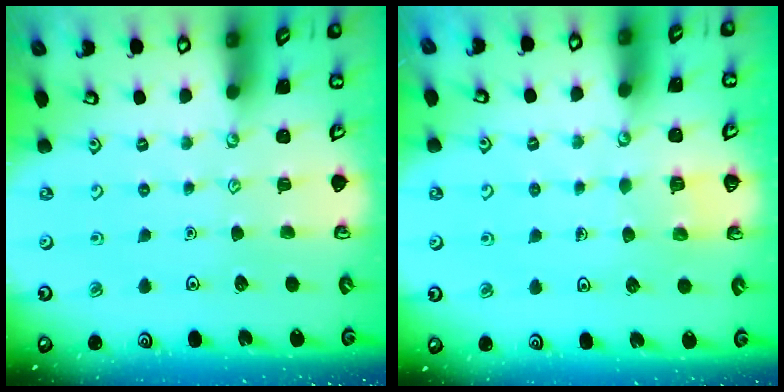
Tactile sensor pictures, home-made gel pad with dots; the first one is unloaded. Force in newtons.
{"total": 2.7, "press": 2.7, "slide": 0.1}